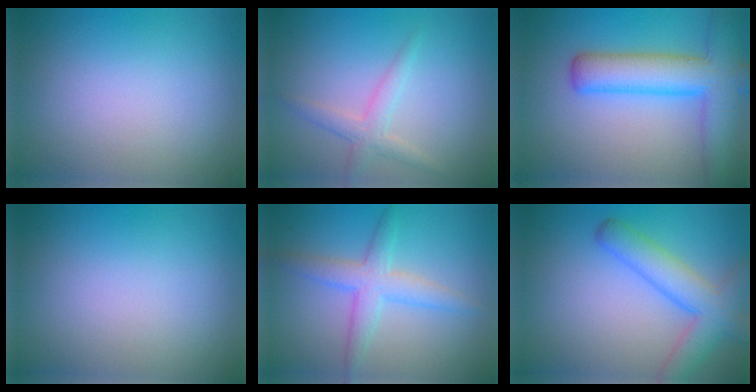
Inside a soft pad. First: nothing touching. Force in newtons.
{"total": 2.2, "press": 2.1, "slide": 0.1}
{"total": 7.7, "press": 7.7, "slide": 0.5}
{"total": 0.0}
{"total": 3.7, "press": 3.7, "slide": 0.1}
{"total": 5.3, "press": 5.3, "slide": 0.2}